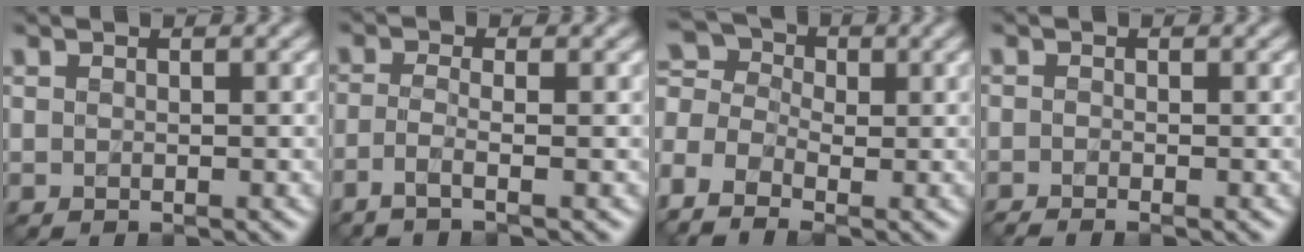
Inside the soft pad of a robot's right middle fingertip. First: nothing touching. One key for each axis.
{"total": 2.4, "fx": -1.3, "fy": 0.6, "fz": 1.9, "tx": -0.037, "ty": -0.009, "tz": -0.041}
{"total": 7.8, "fx": -2.9, "fy": 4.9, "fz": 5.3, "tx": -0.124, "ty": 0.002, "tz": -0.049}
{"total": 1.3, "fx": -1.0, "fy": 0.1, "fz": 0.7, "tx": -0.012, "ty": -0.012, "tz": -0.025}